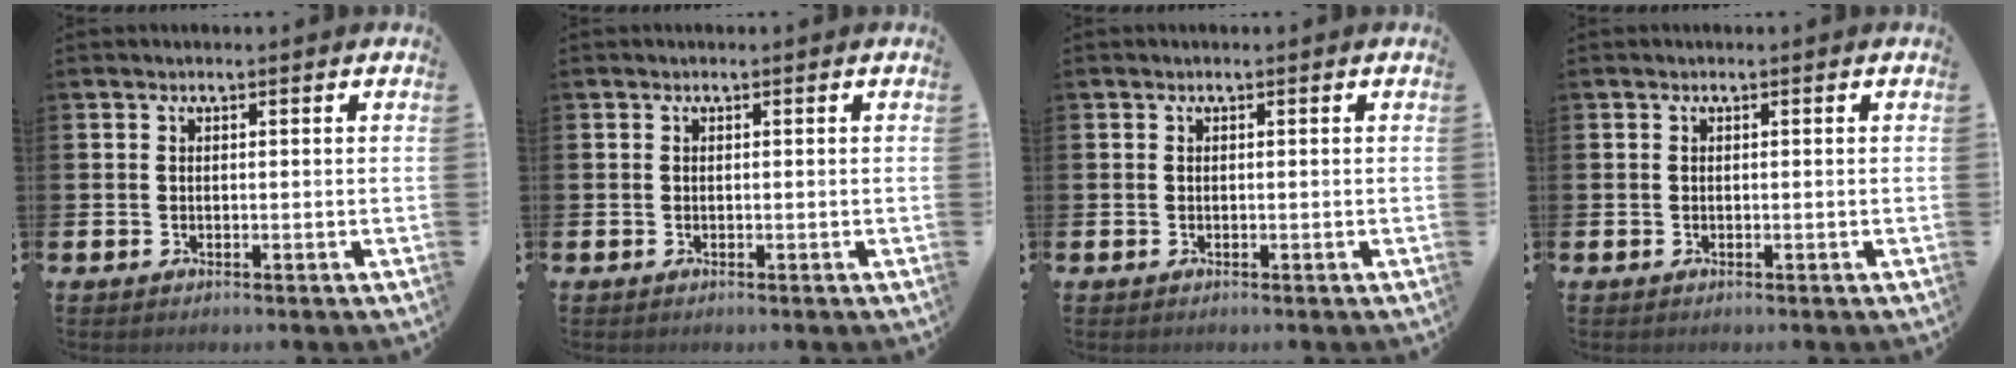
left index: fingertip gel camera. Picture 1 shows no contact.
{"total": 0.0}
{"total": 0.0}
{"total": 0.0}